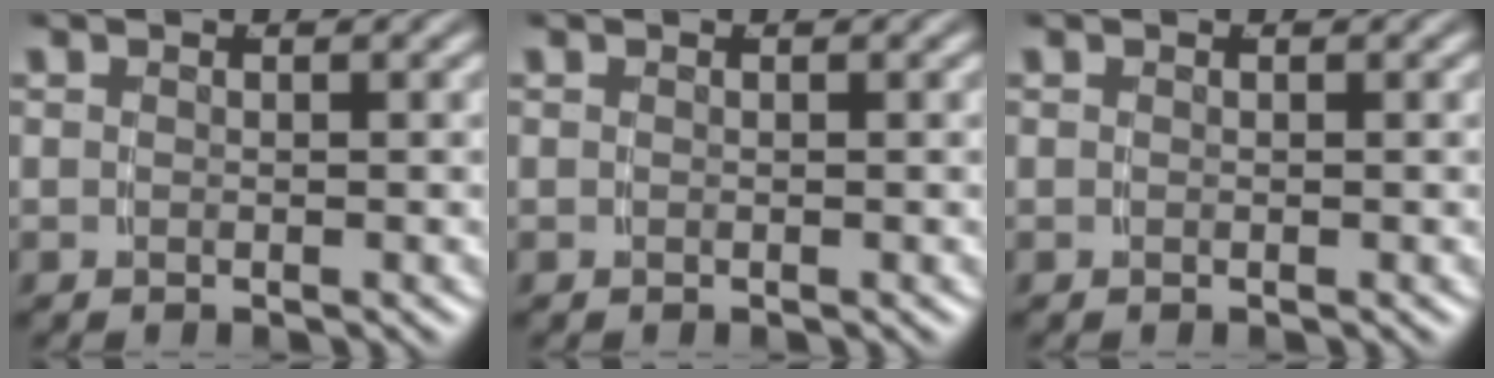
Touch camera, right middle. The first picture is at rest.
{"total": 0.0}
{"total": 0.0}